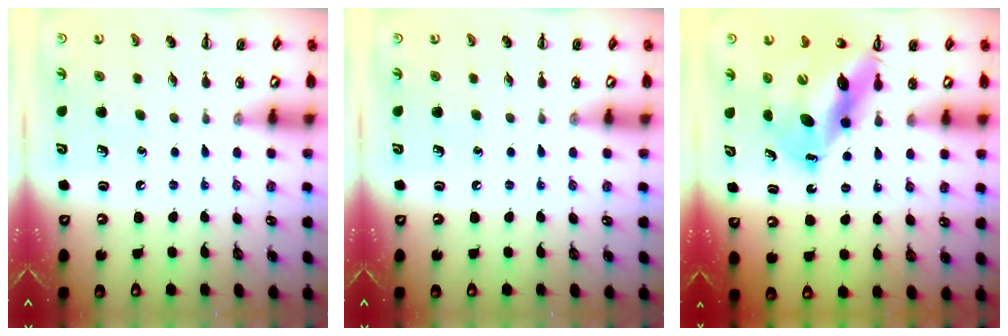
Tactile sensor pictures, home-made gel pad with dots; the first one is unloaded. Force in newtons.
{"total": 0.0}
{"total": 13.0, "press": 12.5, "slide": 3.7}